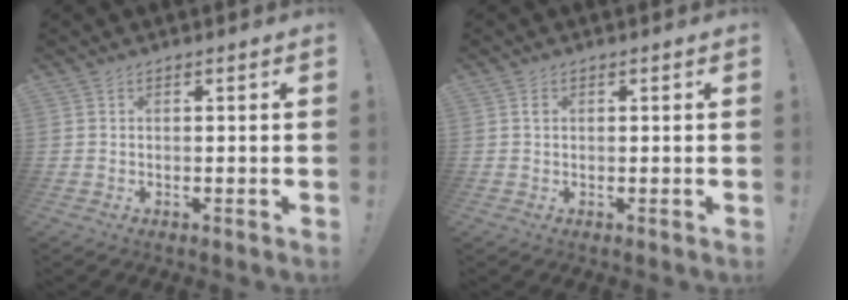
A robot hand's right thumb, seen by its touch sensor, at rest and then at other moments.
{"total": 0.8, "force": [0.1, 0.6, 0.5], "torque": [-0.007, 0.001, 0.002]}